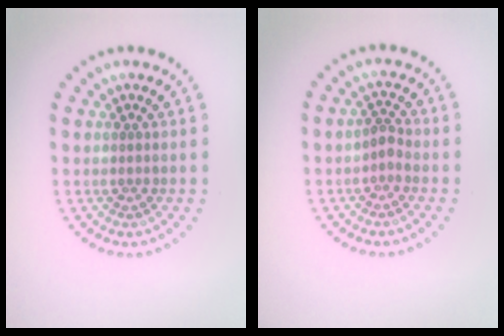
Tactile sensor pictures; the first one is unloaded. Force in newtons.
{"total": 1.2, "press": 1.0, "slide": 0.6}